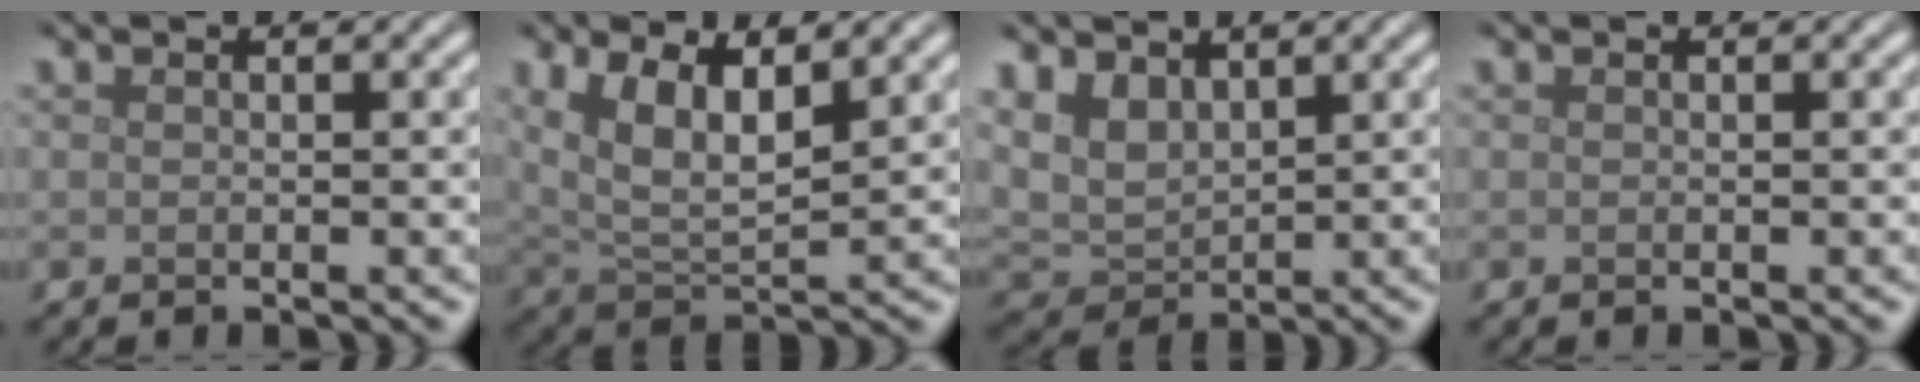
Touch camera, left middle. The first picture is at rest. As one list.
[{"total": 6.9, "force": [2.8, 3.1, 5.5], "torque": [-0.111, 0.001, 0.047]}, {"total": 4.2, "force": [2.4, 2.7, 2.2], "torque": [-0.058, -0.005, 0.043]}, {"total": 0.0}]